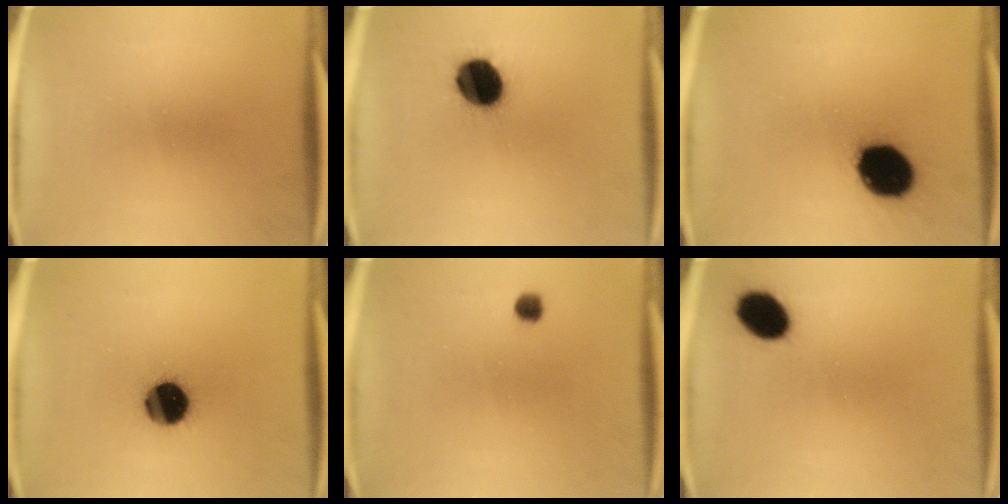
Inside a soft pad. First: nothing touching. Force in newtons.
{"total": 12.2}
{"total": 16.1}
{"total": 13.0}
{"total": 1.8}
{"total": 8.7}